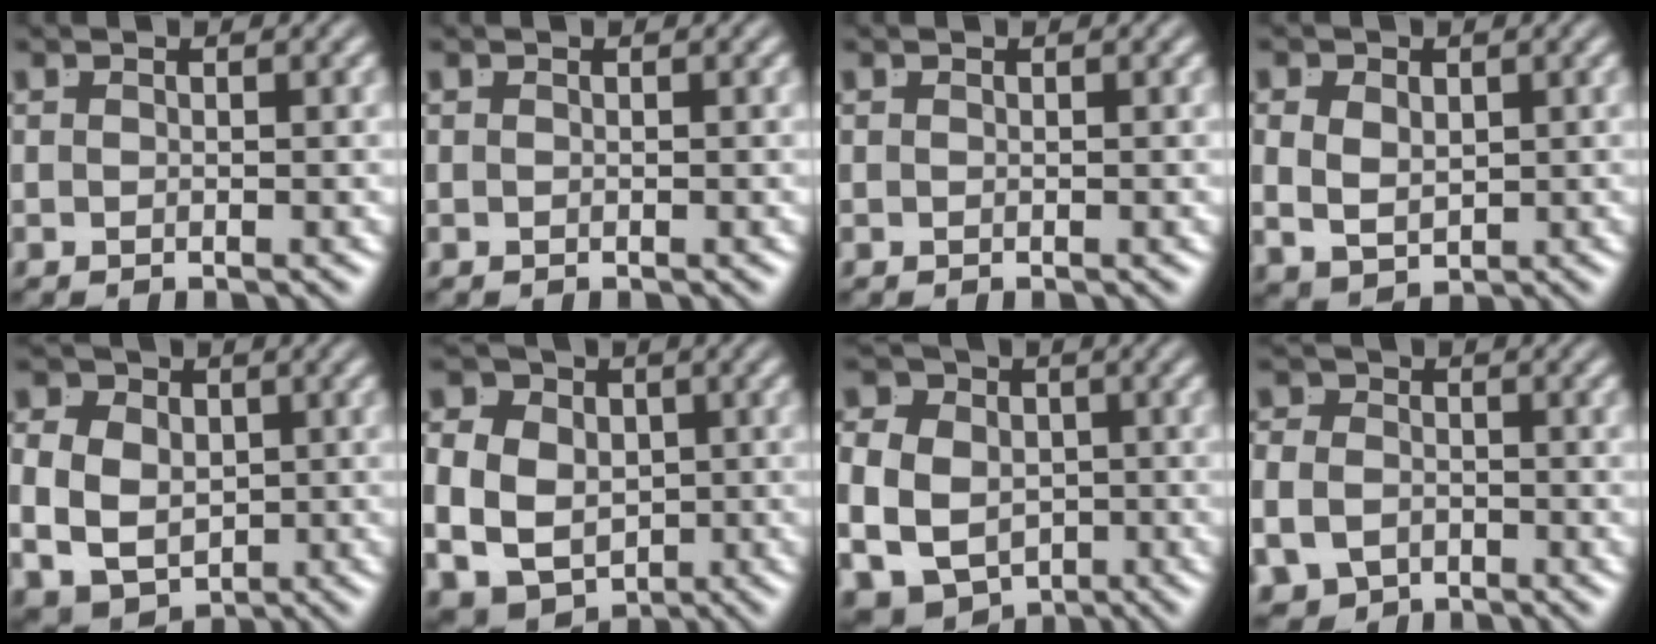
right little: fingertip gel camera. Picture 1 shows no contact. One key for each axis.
{"total": 0.0}
{"total": 0.0}
{"total": 4.4, "fx": -0.2, "fy": 3.4, "fz": 2.8, "tx": -0.059, "ty": -0.026, "tz": 0.014}
{"total": 9.0, "fx": -1.5, "fy": 7.8, "fz": 4.4, "tx": -0.101, "ty": -0.045, "tz": -0.013}
{"total": 12.1, "fx": -1.8, "fy": 10.5, "fz": 5.7, "tx": -0.123, "ty": -0.053, "tz": -0.021}
{"total": 13.1, "fx": -2.8, "fy": 11.5, "fz": 5.7, "tx": -0.123, "ty": -0.053, "tz": -0.041}
{"total": 5.4, "fx": -2.4, "fy": 4.5, "fz": 1.9, "tx": -0.049, "ty": -0.029, "tz": -0.037}